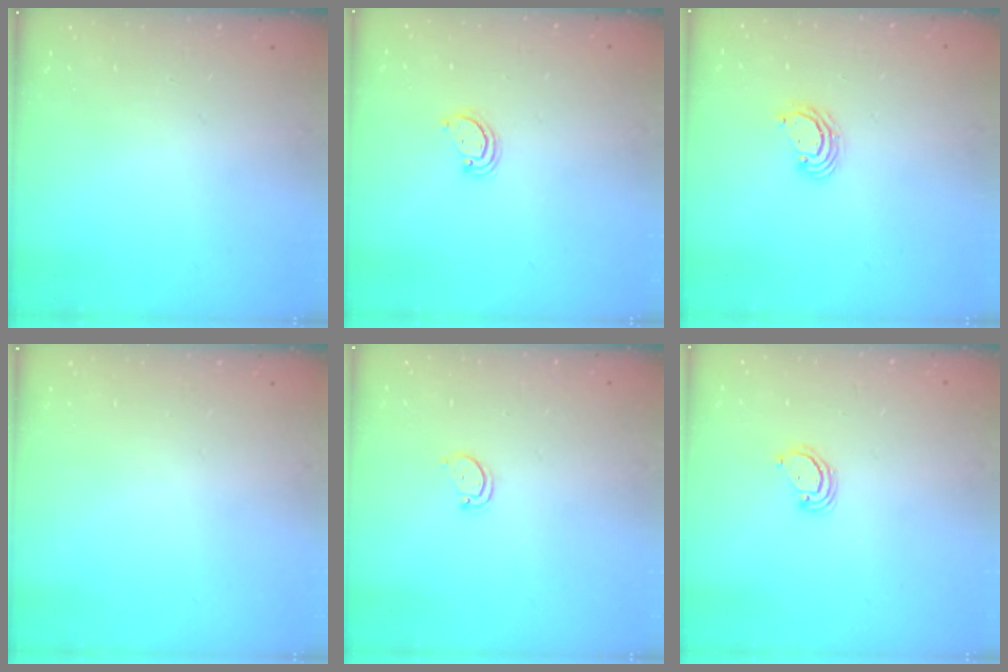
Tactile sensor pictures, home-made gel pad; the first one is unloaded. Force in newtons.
{"total": 3.2, "press": 3.2, "slide": 0.3}
{"total": 3.8, "press": 3.8, "slide": 0.3}
{"total": 0.0}
{"total": 2.6, "press": 2.5, "slide": 0.4}
{"total": 3.4, "press": 3.4, "slide": 0.3}